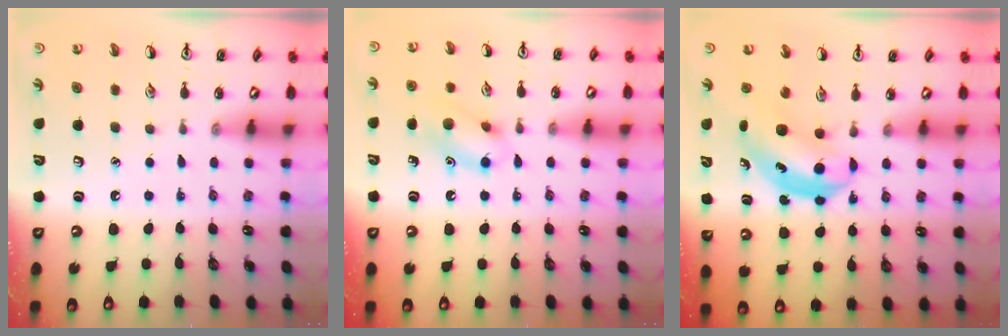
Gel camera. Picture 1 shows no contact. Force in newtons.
{"total": 11.3, "press": 11.2, "slide": 1.9}
{"total": 4.7, "press": 4.6, "slide": 0.5}